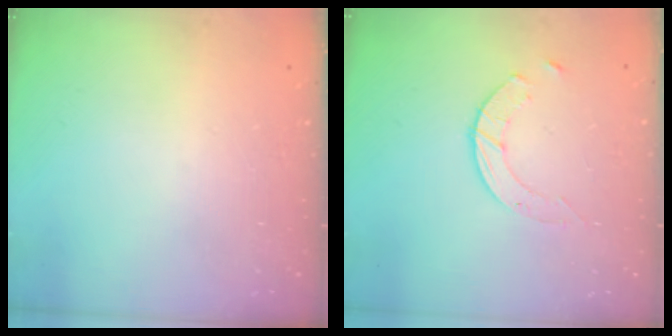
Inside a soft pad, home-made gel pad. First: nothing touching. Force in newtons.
{"total": 5.1, "press": 5.1, "slide": 0.6}